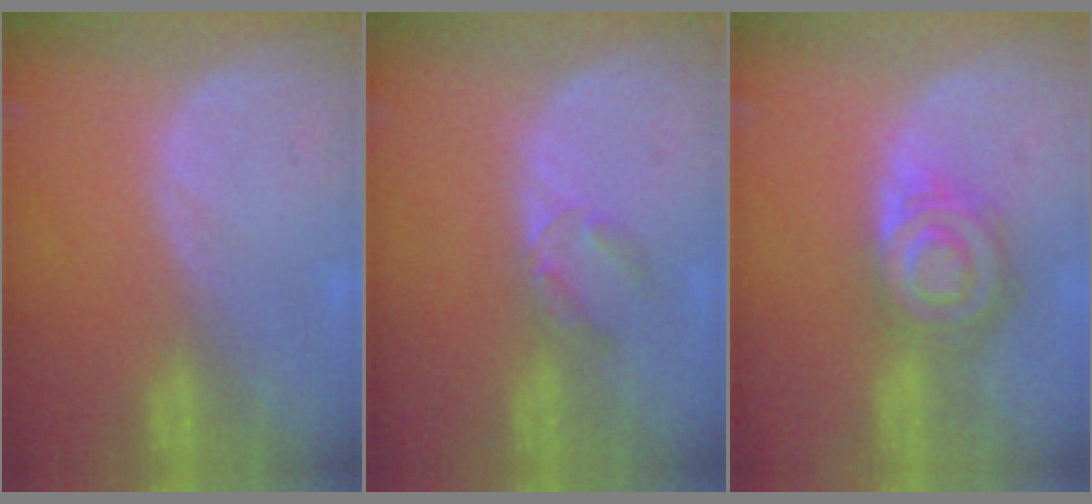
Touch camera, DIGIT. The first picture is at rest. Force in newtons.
{"total": 2.9, "press": 2.7, "slide": 1.0}
{"total": 8.0, "press": 7.1, "slide": 3.7}